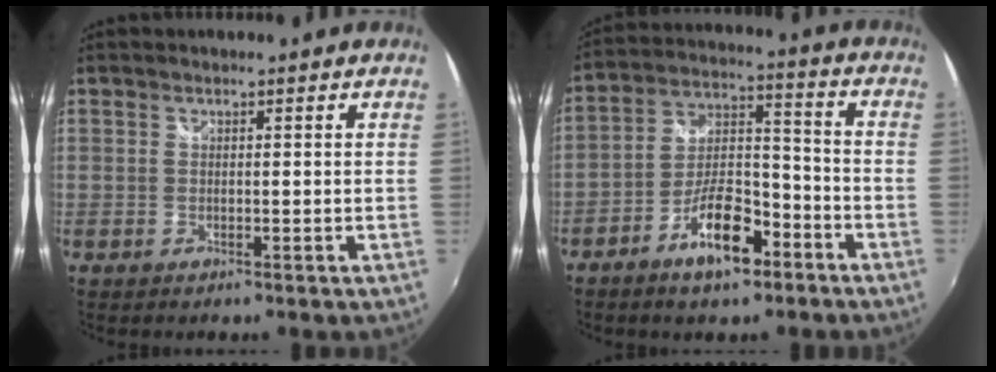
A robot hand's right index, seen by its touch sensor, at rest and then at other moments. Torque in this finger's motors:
{"motor_torque": [0.43, -0.53, -0.08, -0.04]}